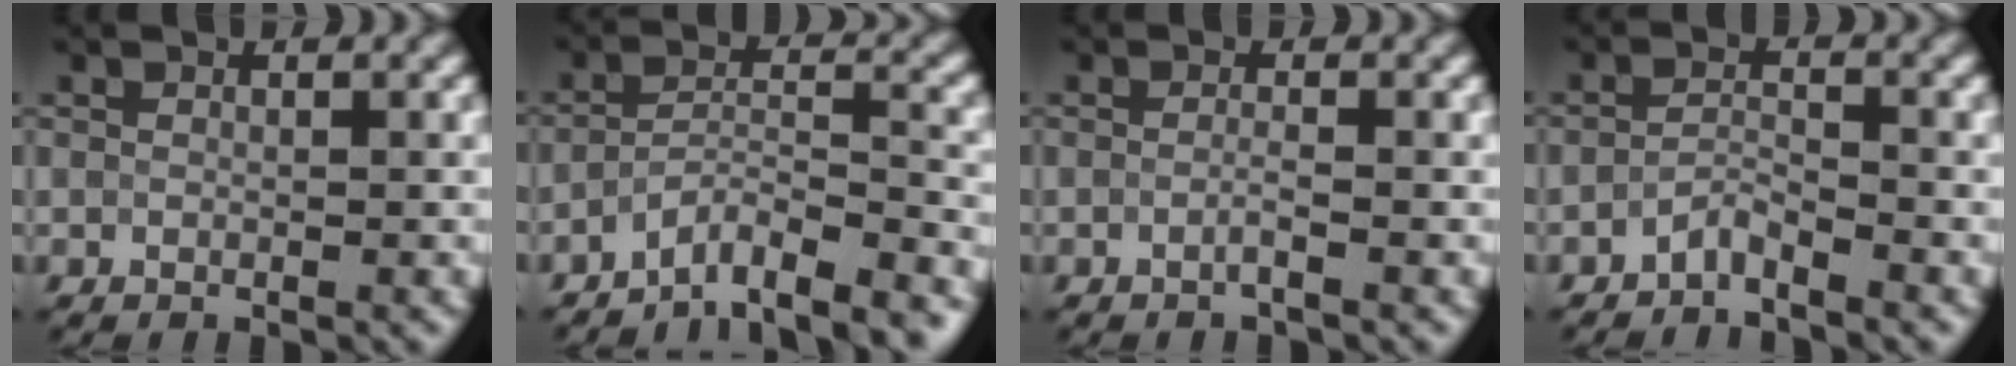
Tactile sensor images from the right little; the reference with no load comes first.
{"total": 6.7, "force": [-5.3, 1.6, 3.7], "torque": [-0.051, 0.001, -0.090]}
{"total": 1.0, "force": [-0.4, 0.2, 0.9], "torque": [-0.015, -0.001, -0.011]}
{"total": 1.7, "force": [-1.5, 0.2, 0.7], "torque": [-0.015, 0.005, -0.032]}